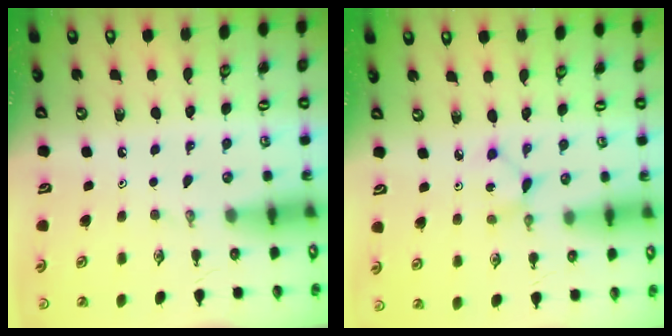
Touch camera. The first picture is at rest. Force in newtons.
{"total": 1.3, "press": 1.3, "slide": 0.0}